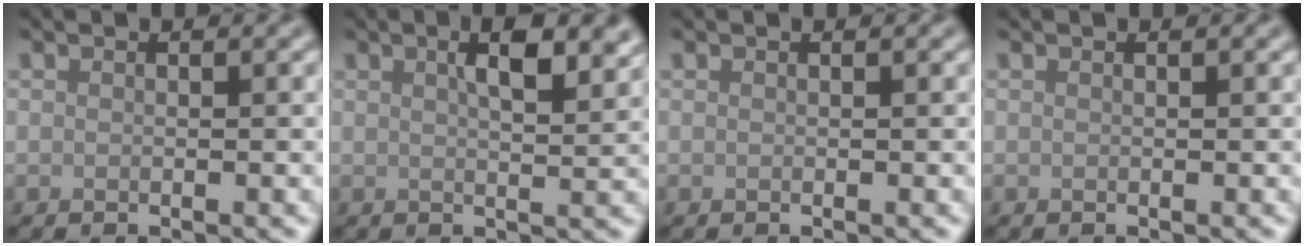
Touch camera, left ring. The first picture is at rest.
{"total": 4.5, "force": [2.0, 1.4, 3.8], "torque": [-0.056, 0.008, 0.030]}
{"total": 0.0}
{"total": 0.0}